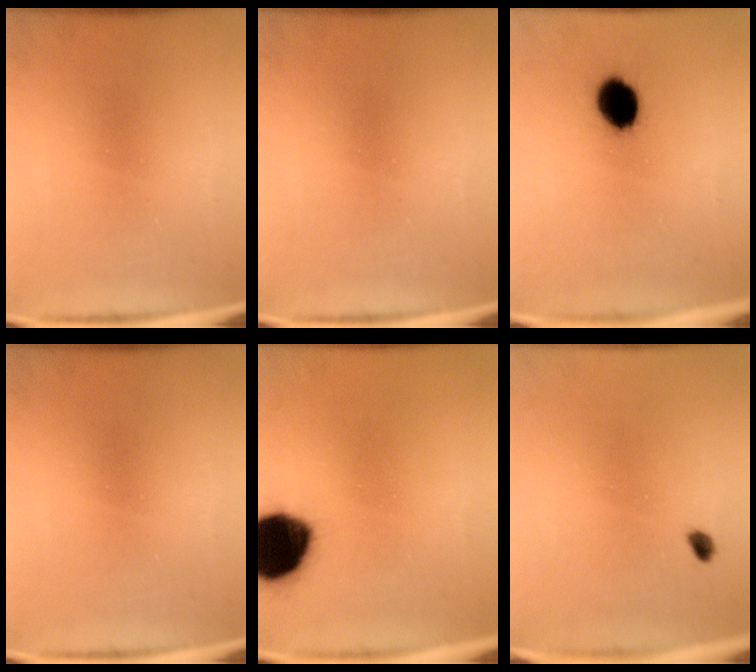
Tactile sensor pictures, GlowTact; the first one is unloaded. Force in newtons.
{"total": 0.0}
{"total": 8.8}
{"total": 0.0}
{"total": 18.2}
{"total": 1.4}